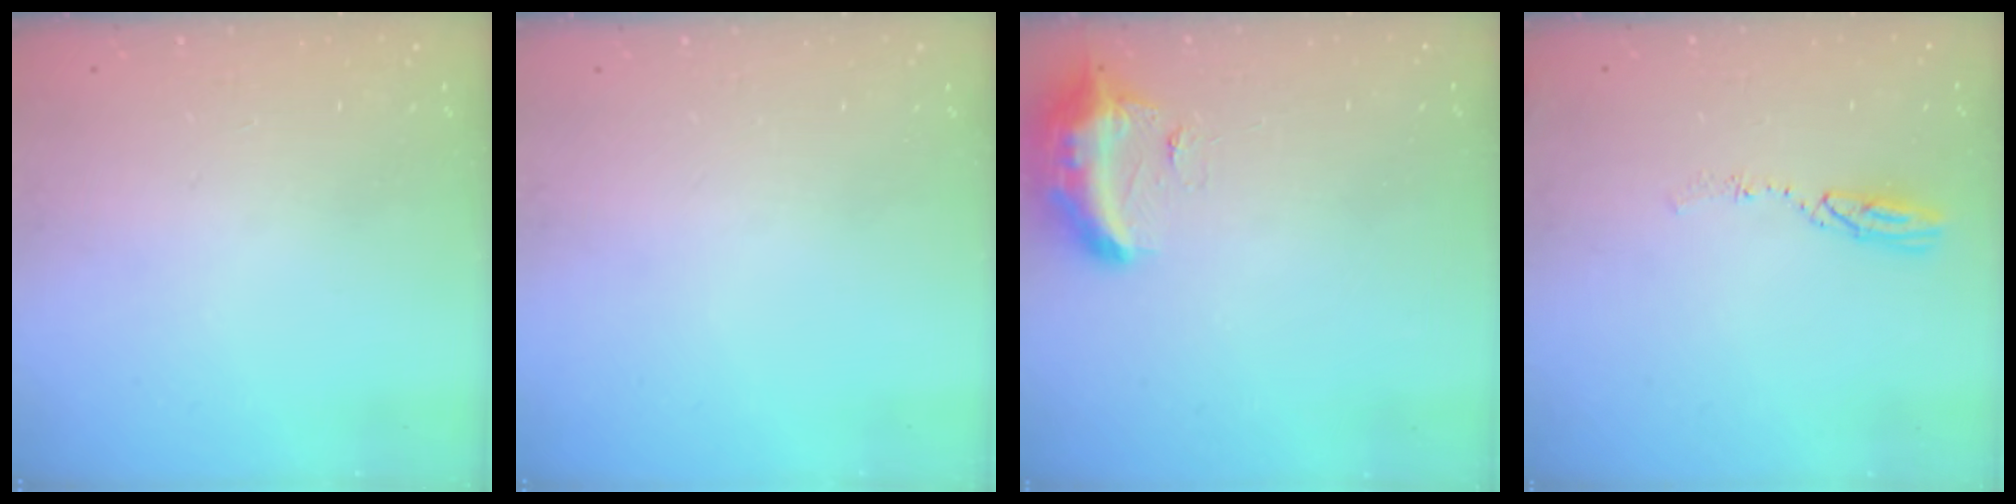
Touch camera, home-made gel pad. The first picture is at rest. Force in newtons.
{"total": 0.0}
{"total": 9.6, "press": 9.6, "slide": 0.6}
{"total": 5.2, "press": 5.1, "slide": 0.4}